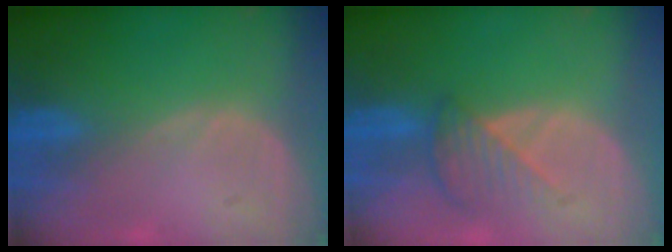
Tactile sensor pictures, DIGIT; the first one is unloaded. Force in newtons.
{"total": 4.6, "press": 4.2, "slide": 1.8}